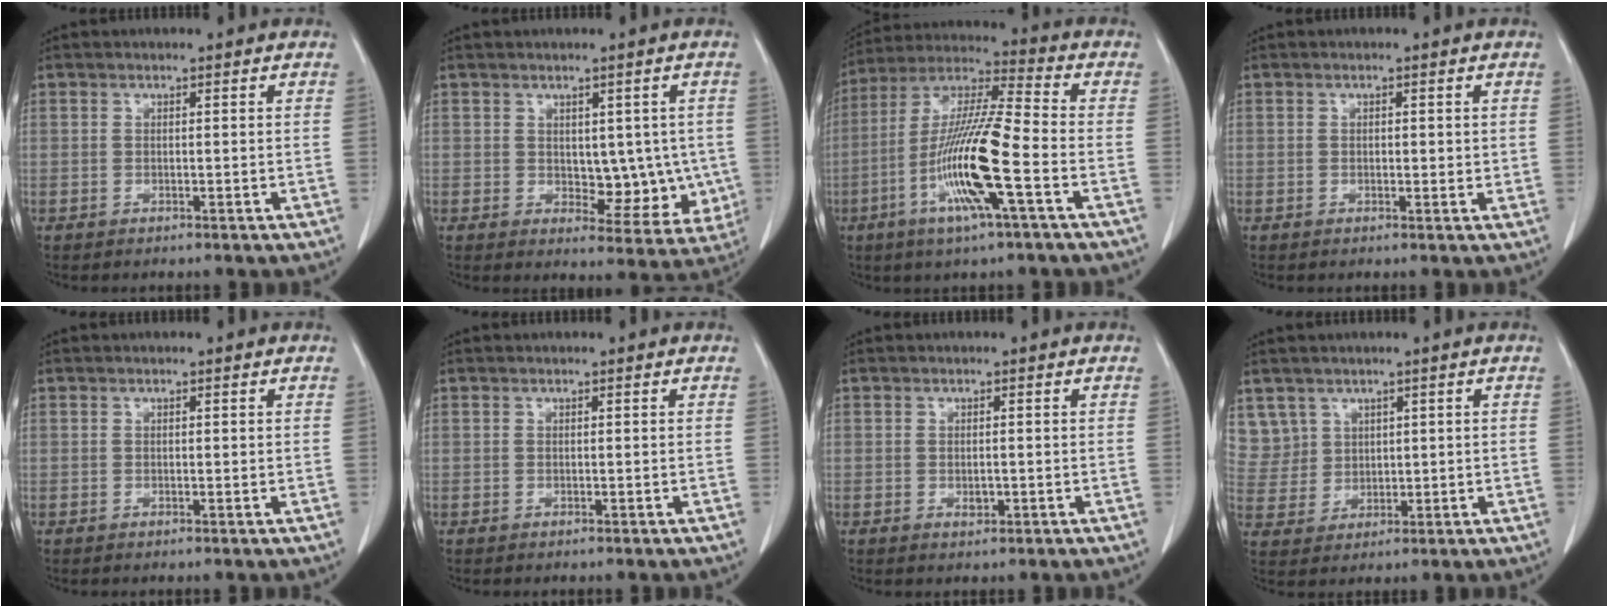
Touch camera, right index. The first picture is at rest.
{"total": 7.8, "force": [0.1, 4.7, 6.2], "torque": [-0.054, 0.000, 0.019]}
{"total": 15.6, "force": [-4.8, 0.5, 14.8], "torque": [-0.298, -0.007, -0.094]}
{"total": 1.4, "force": [0.3, 0.8, 1.2], "torque": [-0.017, -0.001, 0.004]}
{"total": 0.0}
{"total": 0.0}
{"total": 1.2, "force": [-0.2, 0.7, 0.9], "torque": [-0.017, 0.000, 0.003]}
{"total": 6.3, "force": [3.6, 5.2, -0.4], "torque": [0.012, 0.012, 0.083]}